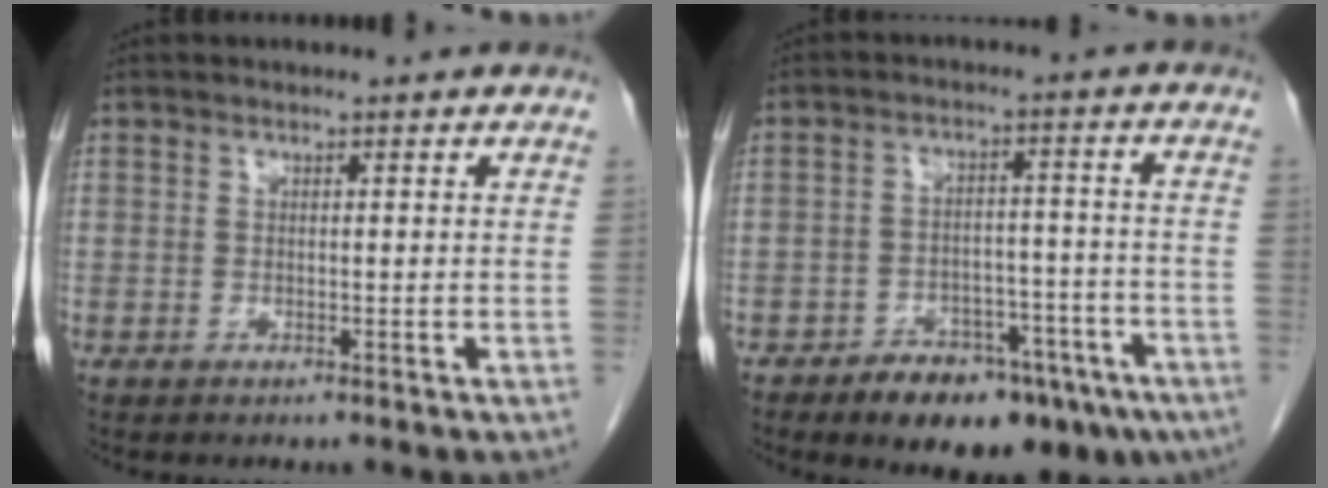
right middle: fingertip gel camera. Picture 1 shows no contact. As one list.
[{"total": 15.2, "force": [-10.3, 6.5, 9.0], "torque": [-0.080, 0.026, -0.145]}]